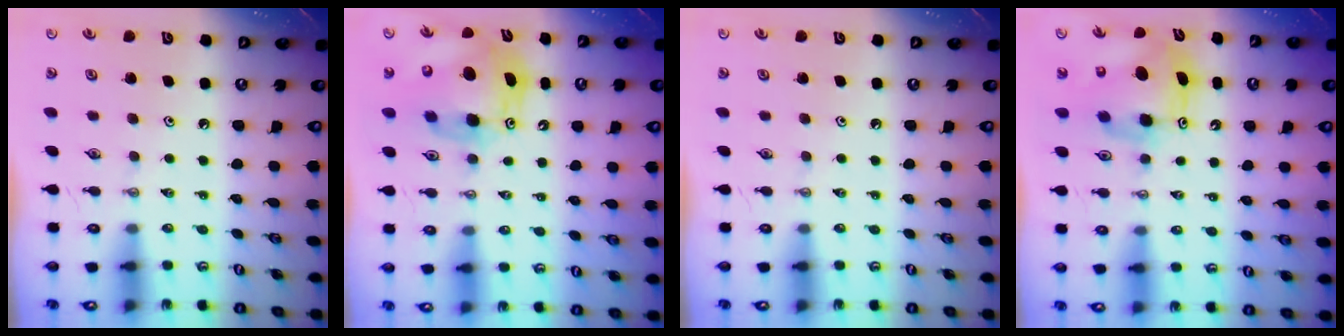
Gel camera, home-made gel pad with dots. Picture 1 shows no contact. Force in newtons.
{"total": 14.7, "press": 14.5, "slide": 2.4}
{"total": 0.0}
{"total": 9.8, "press": 9.7, "slide": 0.9}